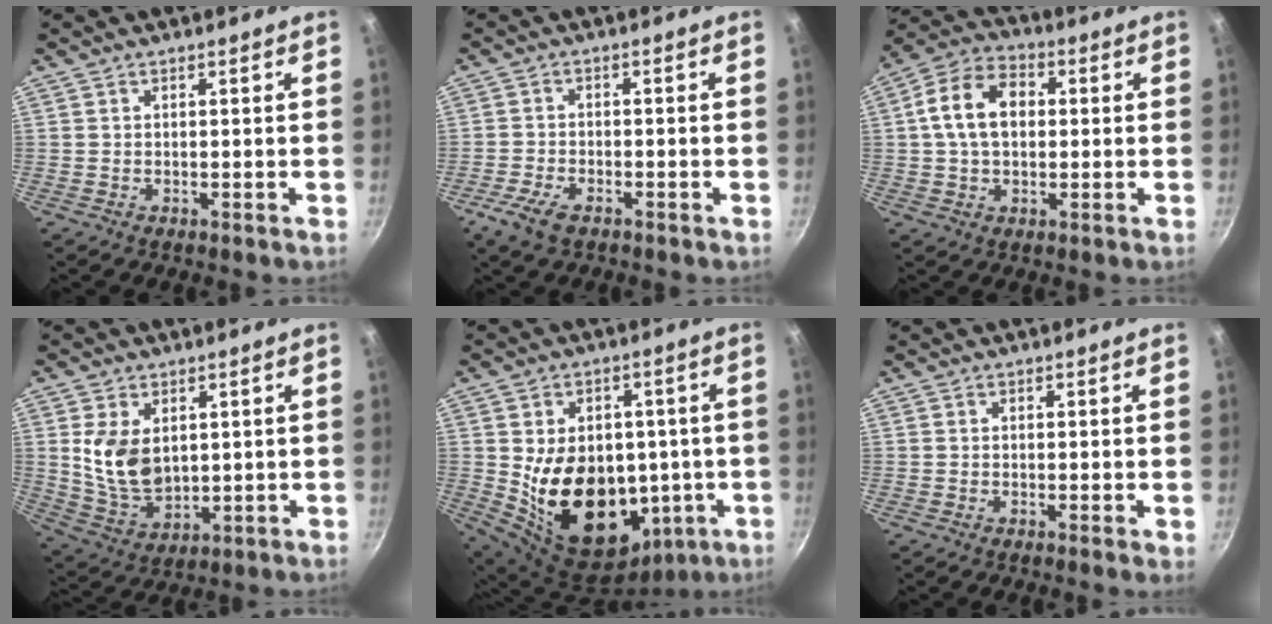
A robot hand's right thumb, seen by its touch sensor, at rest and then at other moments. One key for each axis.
{"total": 5.4, "fx": -3.3, "fy": 2.3, "fz": 3.5, "tx": -0.084, "ty": 0.012, "tz": -0.066}
{"total": 12.1, "fx": 1.4, "fy": 8.4, "fz": 8.5, "tx": -0.131, "ty": 0.023, "tz": 0.009}
{"total": 10.8, "fx": 2.3, "fy": 7.1, "fz": 7.8, "tx": -0.136, "ty": -0.026, "tz": 0.059}
{"total": 21.6, "fx": -1.4, "fy": 15.6, "fz": 14.8, "tx": -0.216, "ty": 0.001, "tz": 0.006}
{"total": 1.1, "fx": -0.2, "fy": 0.1, "fz": 1.1, "tx": -0.015, "ty": -0.004, "tz": -0.006}